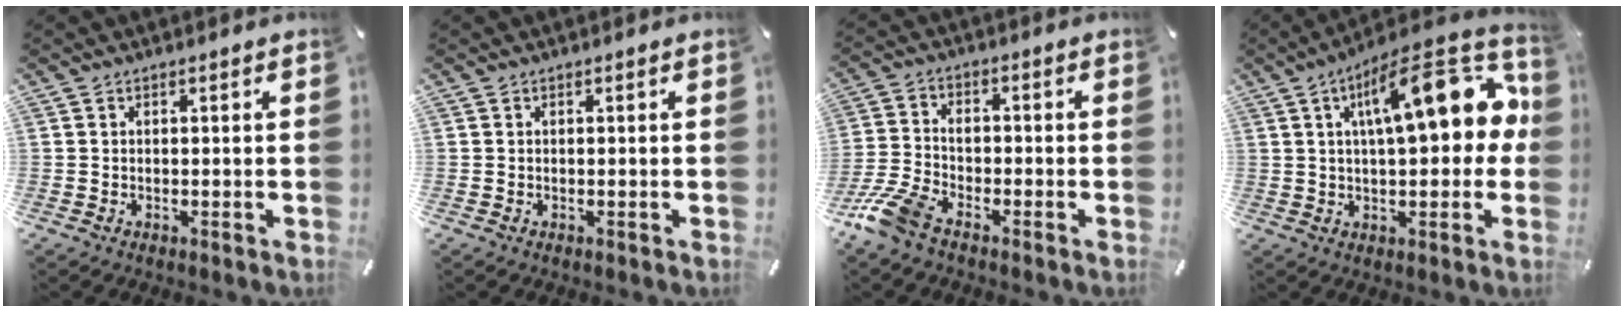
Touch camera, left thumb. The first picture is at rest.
{"total": 0.0}
{"total": 8.5, "force": [-6.2, 3.5, 4.5], "torque": [-0.115, 0.015, -0.123]}
{"total": 18.7, "force": [4.2, 7.1, 16.7], "torque": [-0.243, -0.005, 0.064]}